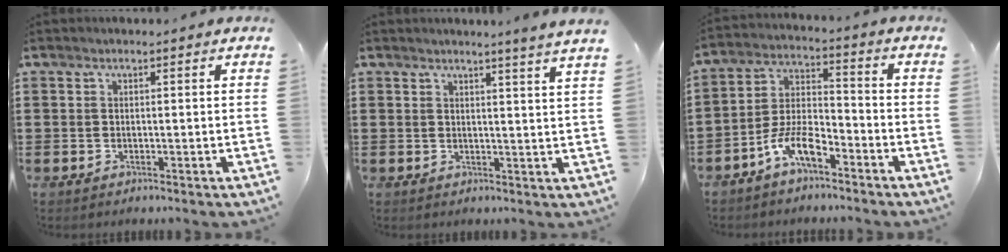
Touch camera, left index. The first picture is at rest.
{"total": 2.9, "force": [2.5, -1.1, 0.9], "torque": [-0.023, -0.013, 0.044]}
{"total": 7.9, "force": [-5.7, 2.6, 4.8], "torque": [-0.111, 0.002, -0.113]}